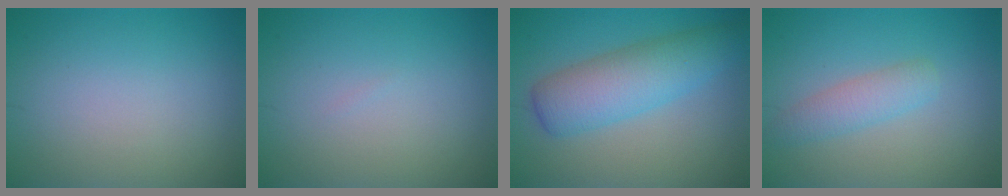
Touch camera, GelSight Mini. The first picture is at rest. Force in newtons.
{"total": 0.0}
{"total": 5.9, "press": 5.9, "slide": 0.3}
{"total": 2.5, "press": 2.5, "slide": 0.1}